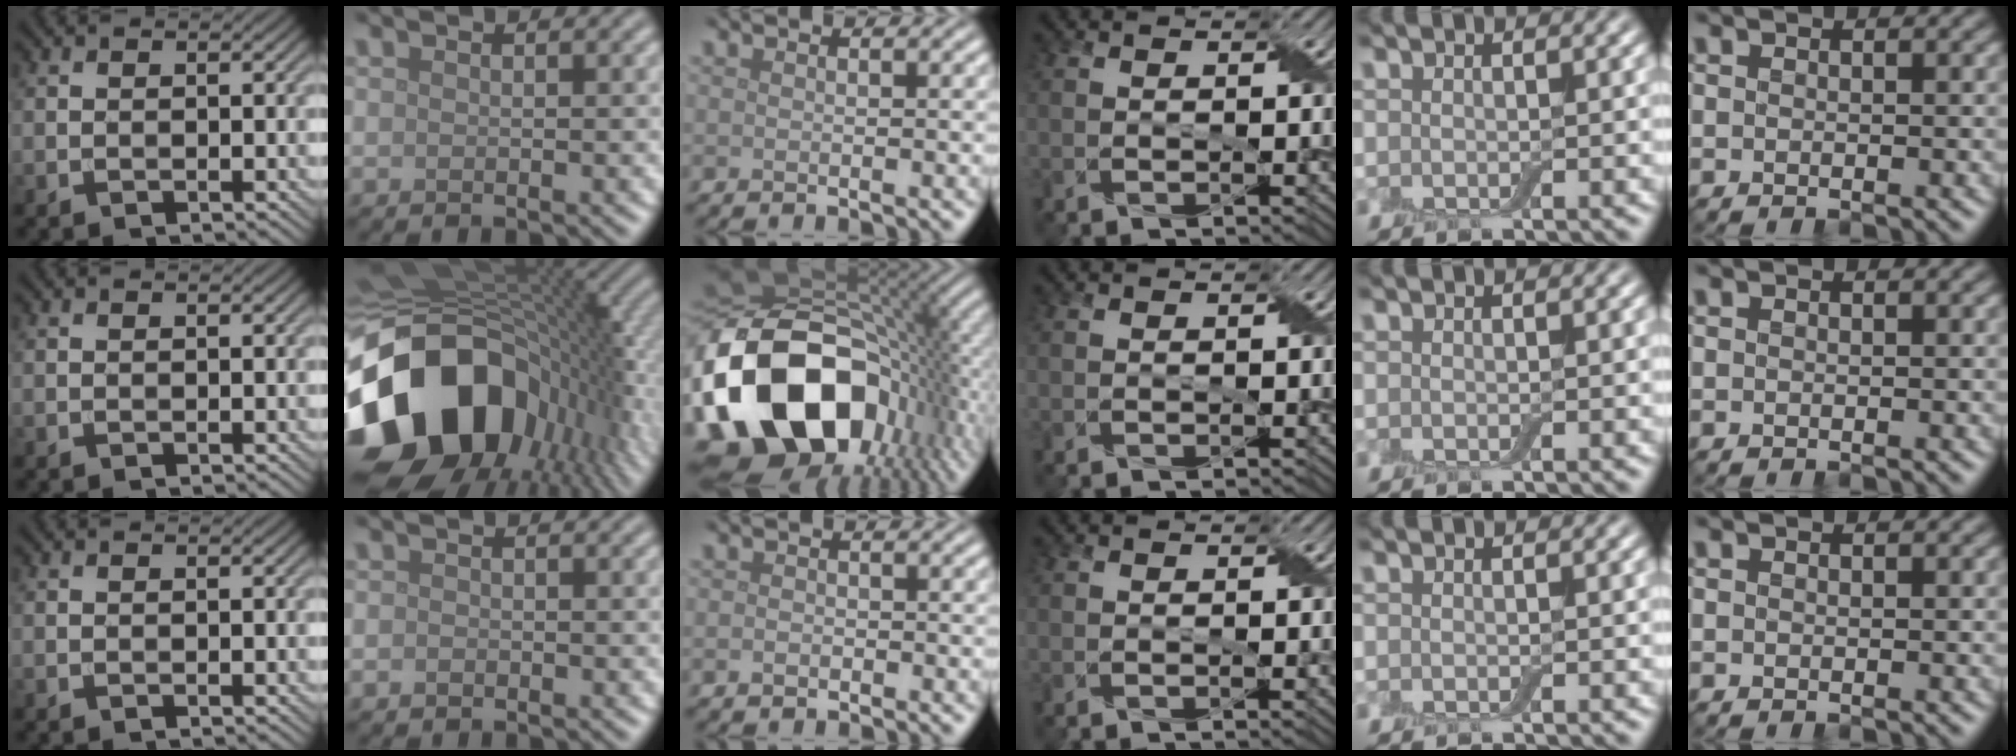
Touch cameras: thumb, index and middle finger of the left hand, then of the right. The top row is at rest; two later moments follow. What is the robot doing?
{"motion": "fold", "object": "aluminum foil"}